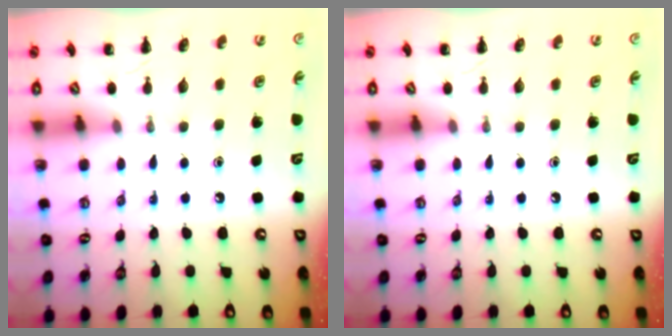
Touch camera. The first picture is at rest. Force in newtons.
{"total": 0.0}